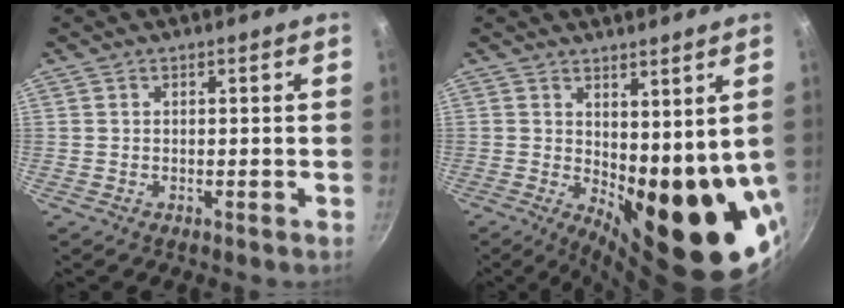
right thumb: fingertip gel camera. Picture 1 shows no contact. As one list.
[{"total": 16.6, "force": [0.2, 7.5, 14.8], "torque": [-0.153, -0.026, 0.029]}]